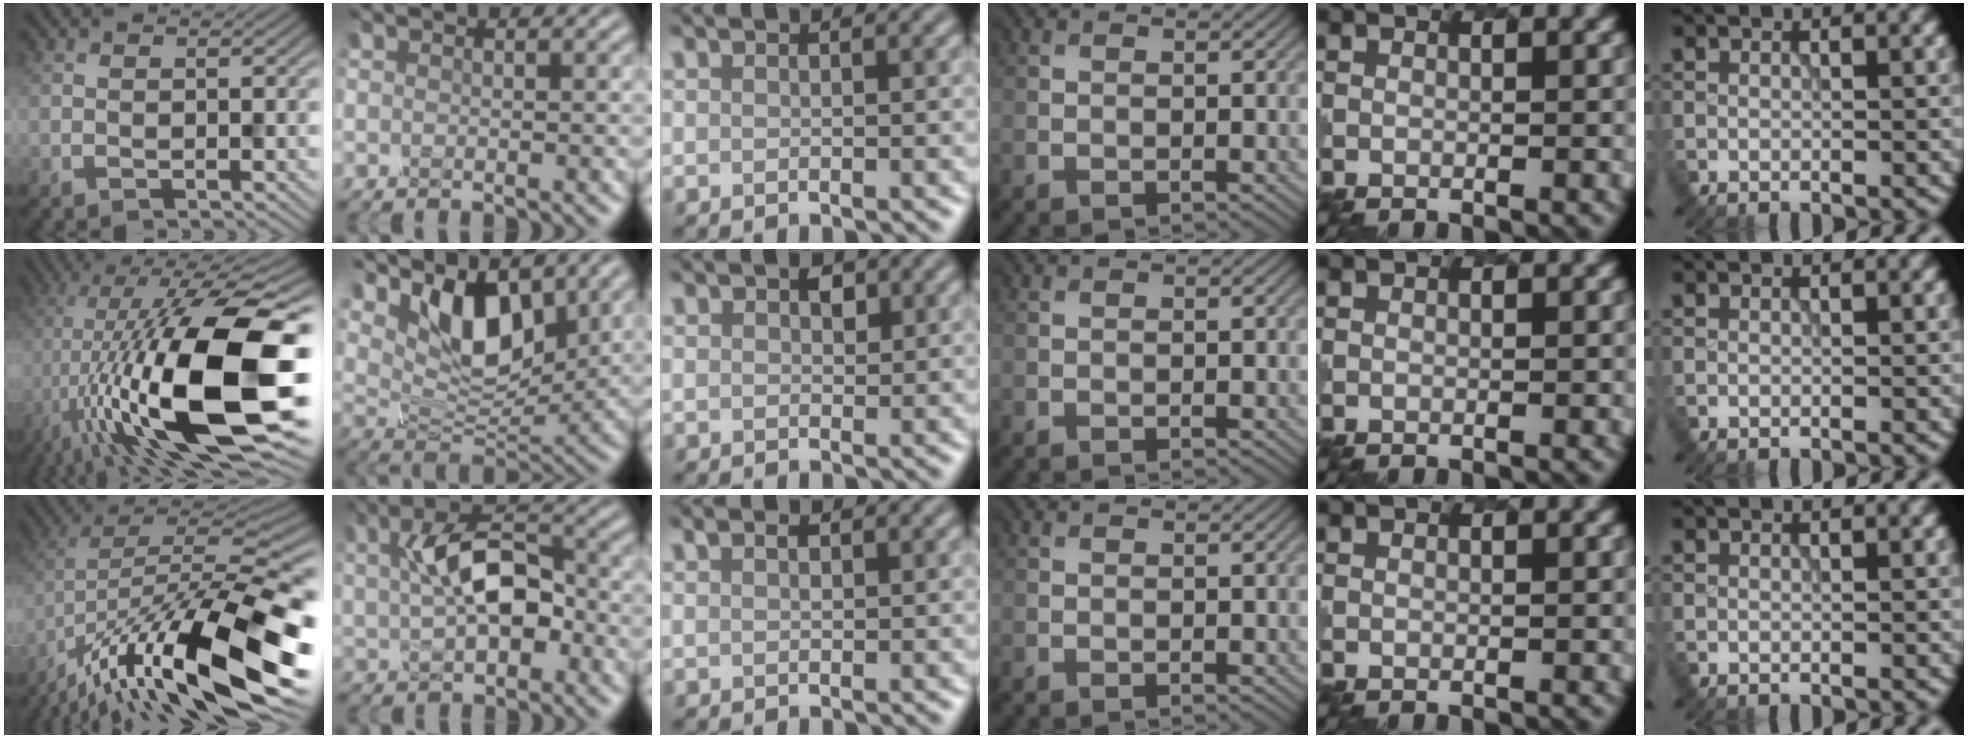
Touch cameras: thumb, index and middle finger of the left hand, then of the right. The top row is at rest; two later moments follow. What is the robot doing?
{"motion": "disassemble", "object": "battery cover"}